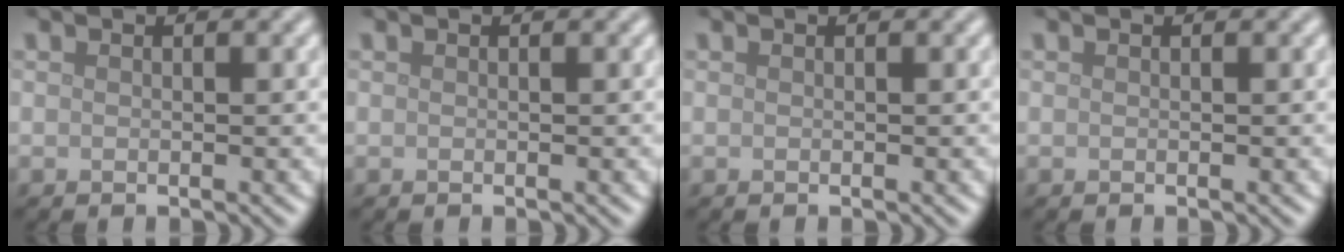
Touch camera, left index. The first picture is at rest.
{"total": 0.0}
{"total": 0.0}
{"total": 0.0}